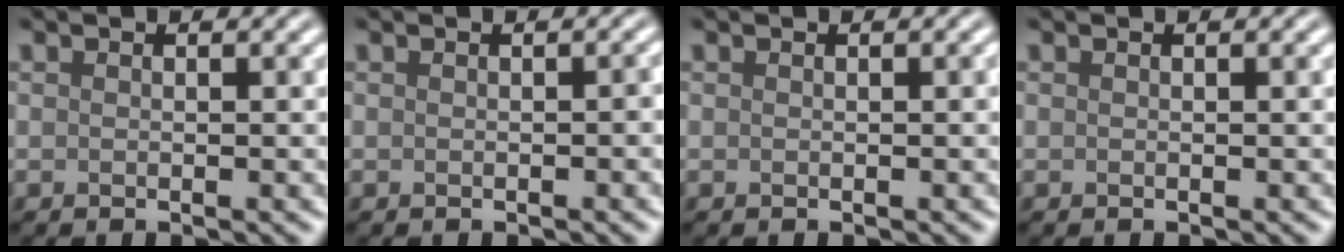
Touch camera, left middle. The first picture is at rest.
{"total": 0.5, "force": [-0.2, 0.2, 0.5], "torque": [-0.009, 0.002, 0.001]}
{"total": 0.0}
{"total": 0.0}